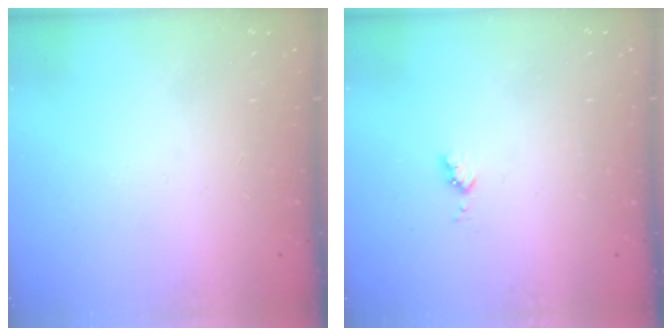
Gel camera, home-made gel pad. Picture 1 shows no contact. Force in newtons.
{"total": 3.4, "press": 3.4, "slide": 0.6}